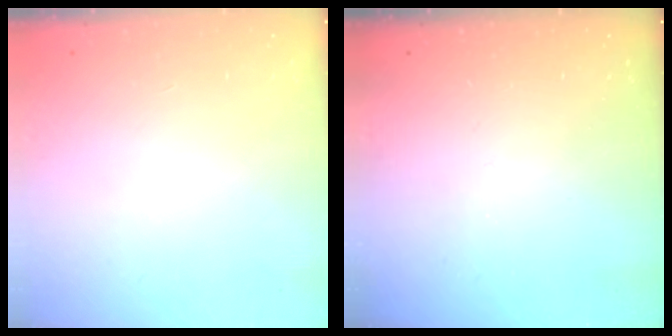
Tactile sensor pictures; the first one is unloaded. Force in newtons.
{"total": 0.0}